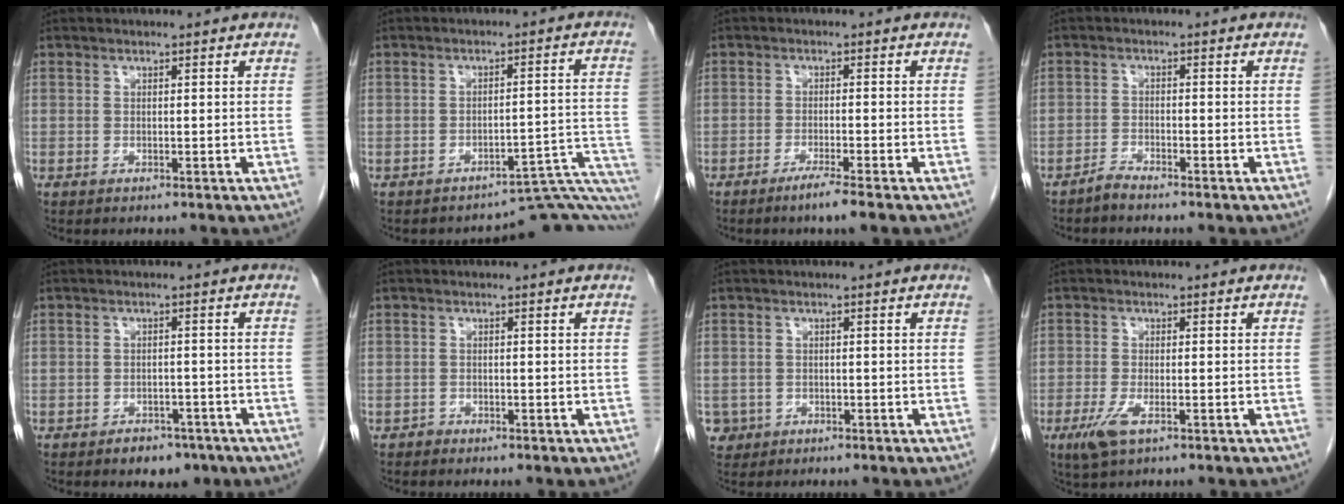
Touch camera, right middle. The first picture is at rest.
{"total": 10.4, "force": [-10.3, 0.7, 1.5], "torque": [0.011, 0.042, -0.116]}
{"total": 3.2, "force": [-2.3, -0.5, 2.2], "torque": [-0.042, -0.008, -0.043]}
{"total": 1.8, "force": [-1.8, 0.0, 0.4], "torque": [-0.007, -0.003, -0.035]}
{"total": 4.1, "force": [-3.0, 2.4, 1.5], "torque": [-0.019, 0.005, -0.035]}
{"total": 0.7, "force": [-0.6, 0.3, -0.1], "torque": [-0.003, 0.001, -0.014]}
{"total": 2.6, "force": [-1.1, 2.4, 0.0], "torque": [0.000, 0.008, -0.019]}
{"total": 4.0, "force": [-2.0, 1.2, 3.2], "torque": [-0.075, -0.008, -0.034]}